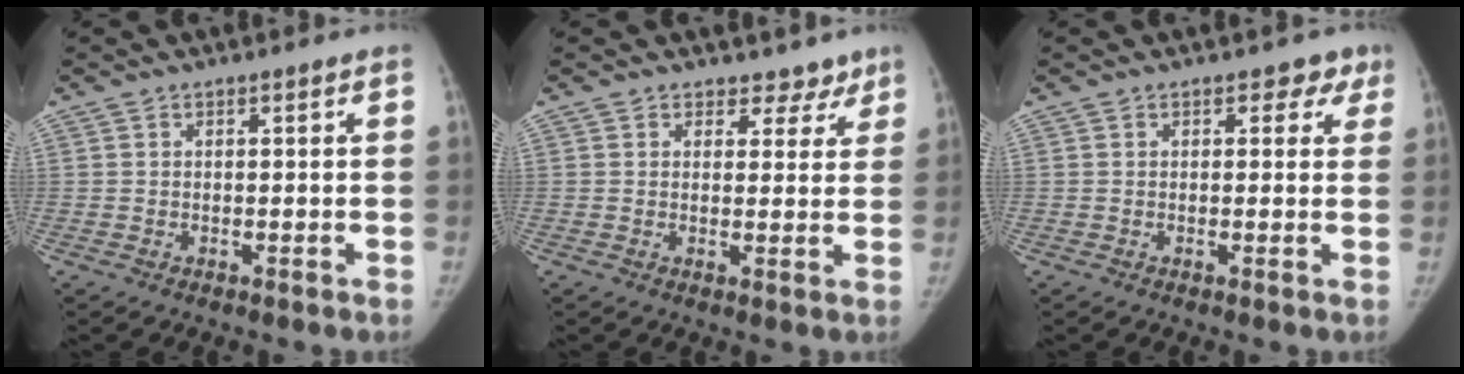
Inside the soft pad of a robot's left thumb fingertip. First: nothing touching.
{"total": 4.5, "force": [3.4, 3.0, 0.0], "torque": [0.031, -0.021, 0.032]}
{"total": 3.0, "force": [1.7, 2.3, 1.0], "torque": [0.027, -0.002, 0.009]}